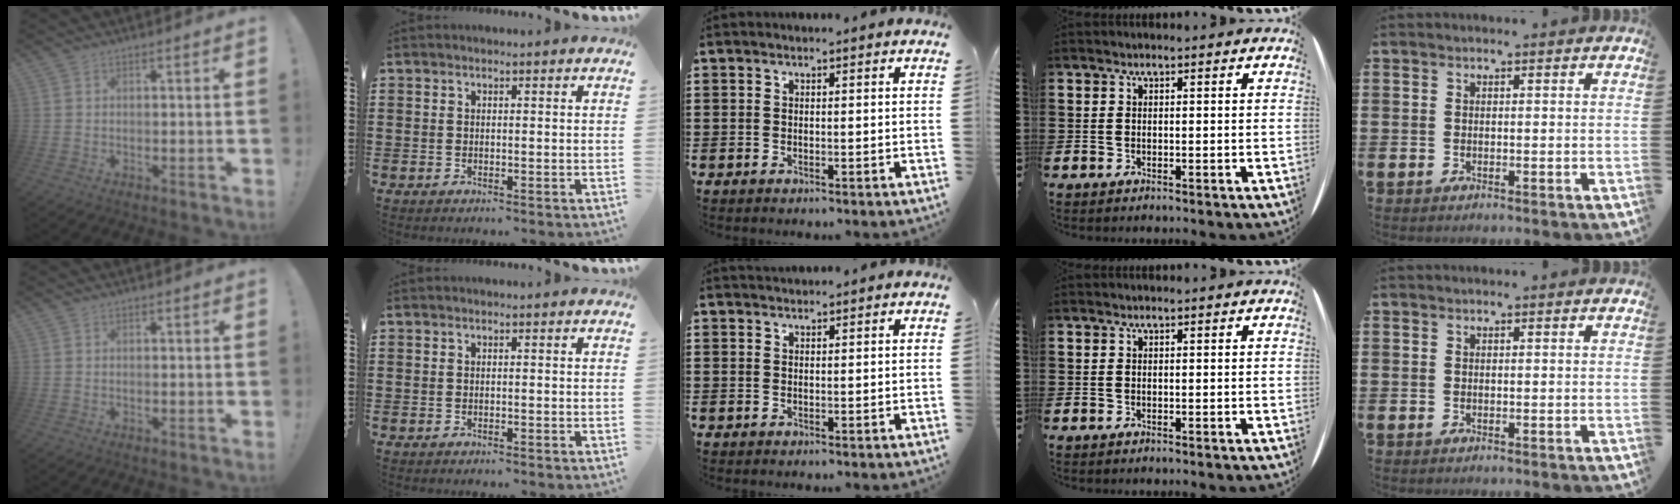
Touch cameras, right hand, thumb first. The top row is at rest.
{"middle": {"total": 0.8, "force": [0.8, 0.3, -0.1], "torque": [0.000, 0.001, 0.016]}}